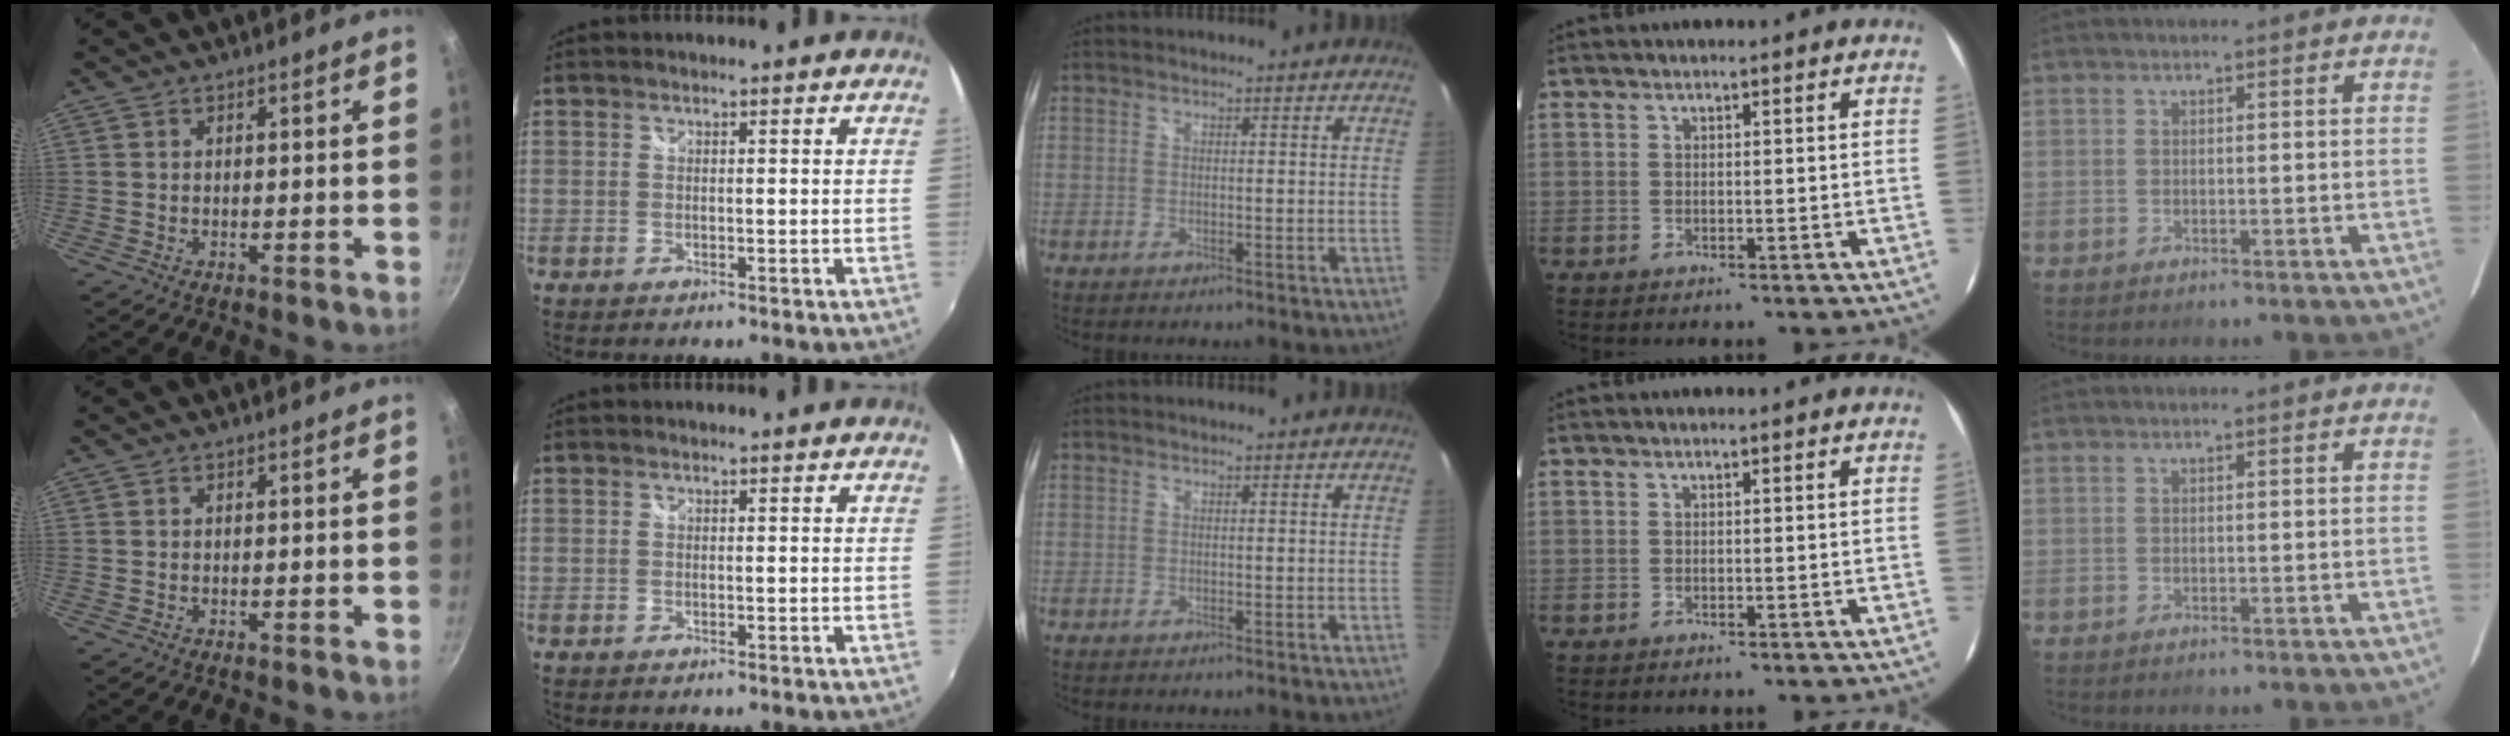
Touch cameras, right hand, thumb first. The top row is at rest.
{}